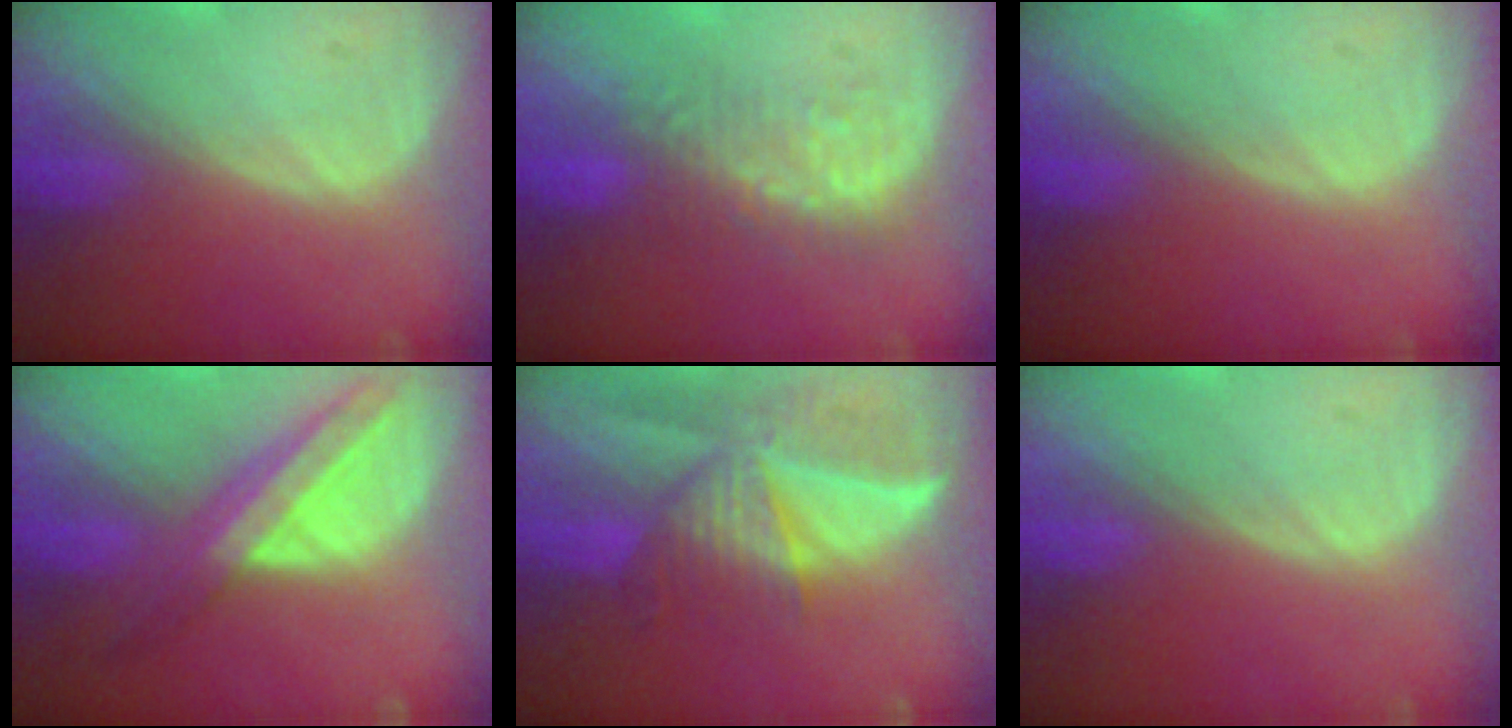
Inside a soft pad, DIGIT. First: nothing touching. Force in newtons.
{"total": 6.0, "press": 5.8, "slide": 1.4}
{"total": 0.0}
{"total": 8.5, "press": 7.3, "slide": 4.3}
{"total": 9.5, "press": 8.5, "slide": 4.3}
{"total": 0.0}